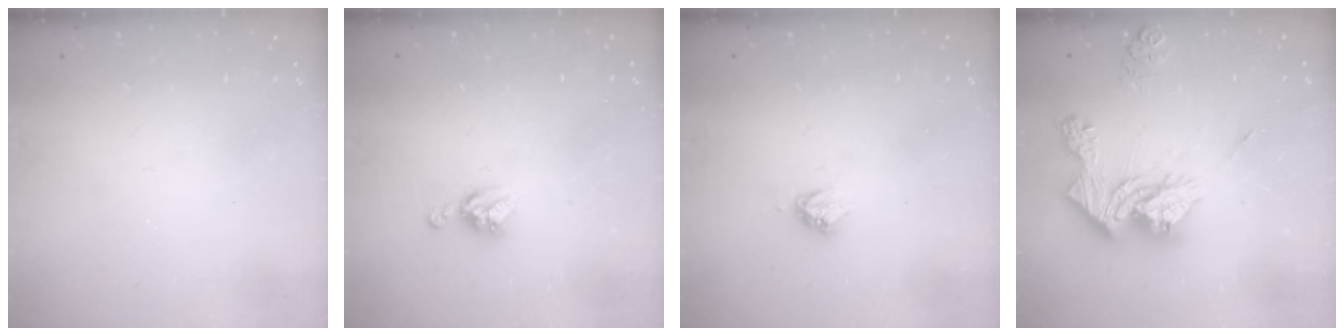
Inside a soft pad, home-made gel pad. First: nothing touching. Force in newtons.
{"total": 6.7, "press": 6.7, "slide": 0.5}
{"total": 4.2, "press": 4.1, "slide": 0.6}
{"total": 16.5, "press": 16.4, "slide": 1.6}